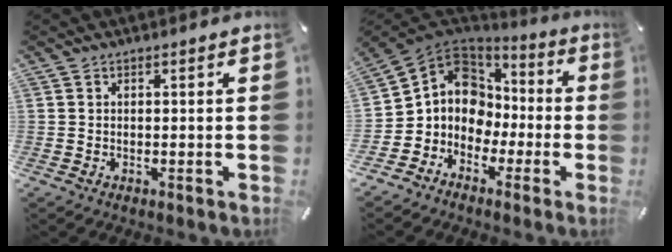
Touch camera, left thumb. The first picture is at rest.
{"total": 10.2, "force": [-1.0, 9.8, 2.5], "torque": [-0.062, -0.002, -0.014]}